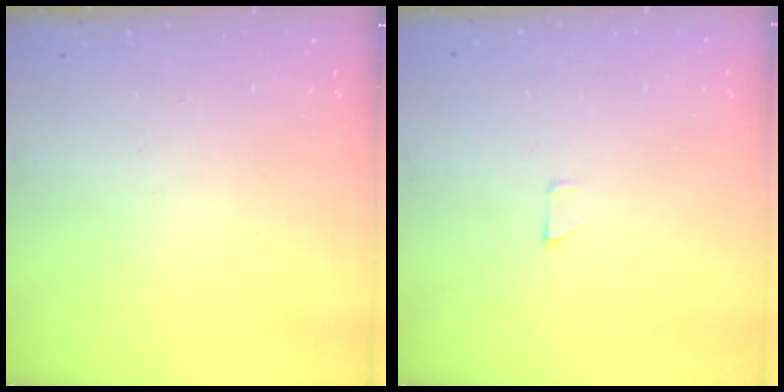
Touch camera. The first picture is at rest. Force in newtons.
{"total": 2.7, "press": 2.7, "slide": 0.2}